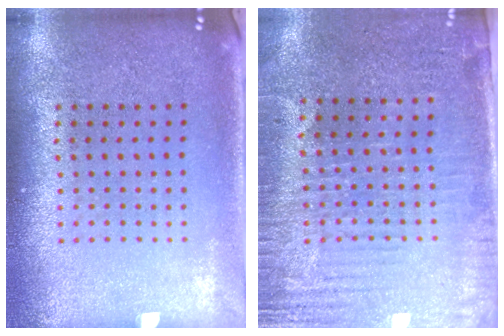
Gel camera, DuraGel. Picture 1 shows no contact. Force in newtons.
{"total": 3.1, "press": 2.8, "slide": 1.4}